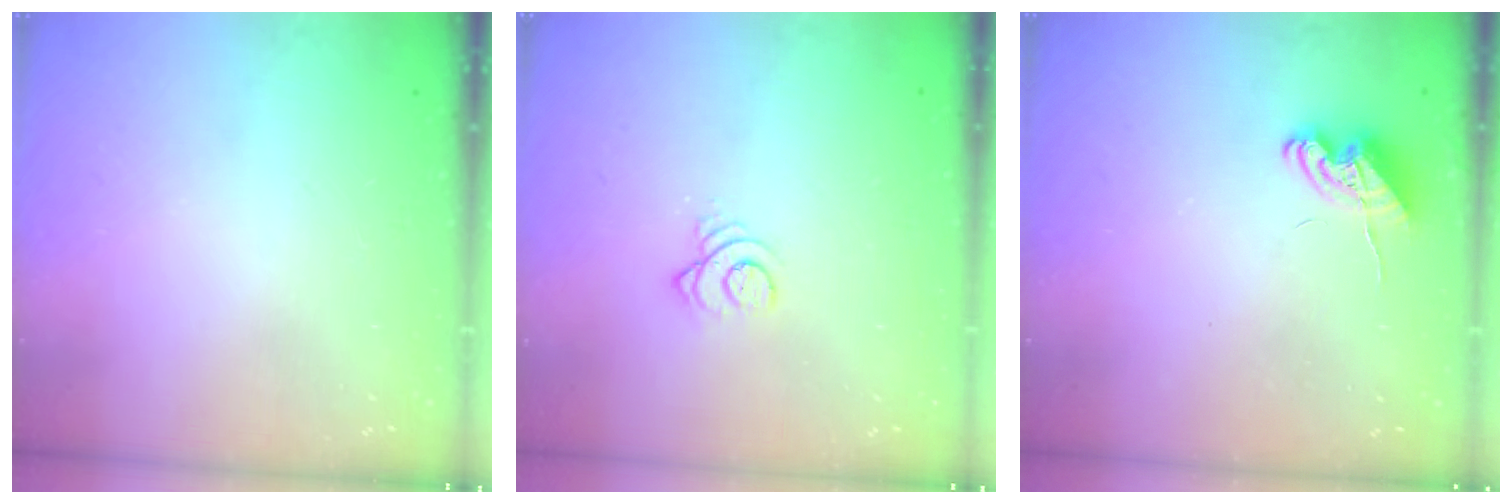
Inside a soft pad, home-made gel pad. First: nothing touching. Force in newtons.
{"total": 3.3, "press": 3.3, "slide": 0.4}
{"total": 6.9, "press": 6.8, "slide": 1.0}